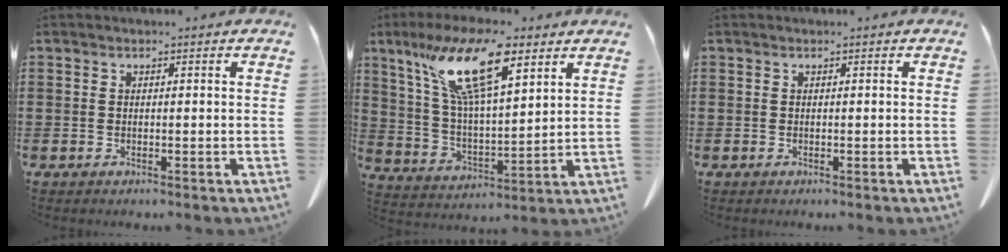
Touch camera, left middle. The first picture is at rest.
{"total": 15.0, "force": [9.1, 4.3, 11.1], "torque": [-0.246, -0.018, 0.155]}
{"total": 0.0}